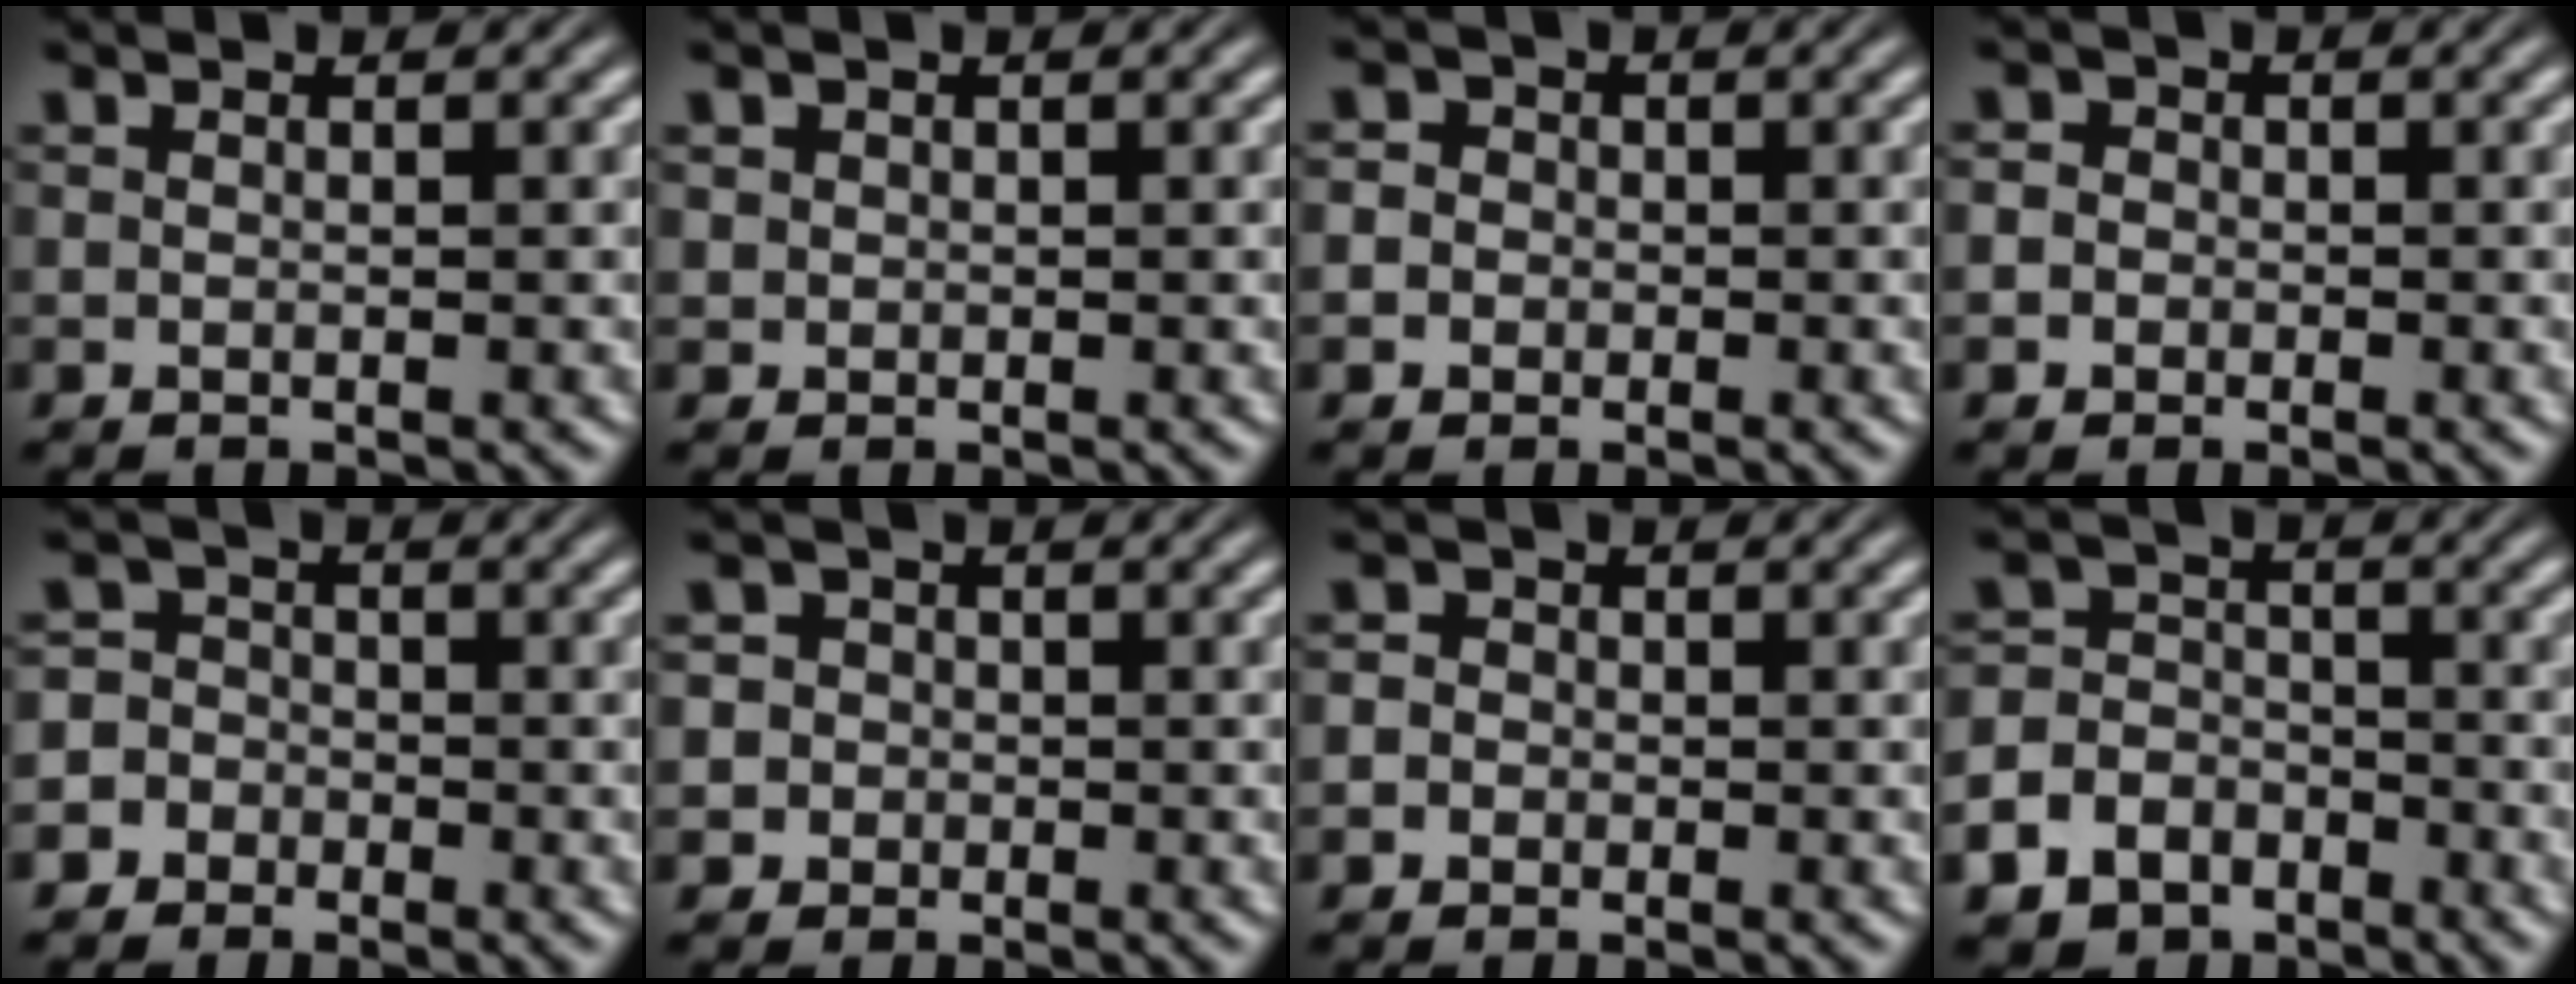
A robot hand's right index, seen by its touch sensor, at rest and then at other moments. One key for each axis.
{"total": 0.8, "fx": 0.3, "fy": 0.7, "fz": 0.1, "tx": -0.008, "ty": -0.011, "tz": 0.014}
{"total": 2.3, "fx": -0.4, "fy": 2.2, "fz": 0.3, "tx": -0.002, "ty": 0.001, "tz": -0.017}
{"total": 1.4, "fx": -0.5, "fy": 1.3, "fz": 0.0, "tx": 0.004, "ty": -0.001, "tz": -0.015}
{"total": 4.9, "fx": -2.1, "fy": 4.3, "fz": 0.5, "tx": -0.009, "ty": -0.015, "tz": -0.042}
{"total": 3.9, "fx": -0.9, "fy": 3.7, "fz": 0.5, "tx": -0.011, "ty": -0.006, "tz": -0.024}
{"total": 1.3, "fx": -0.6, "fy": 1.2, "fz": 0.0, "tx": 0.007, "ty": -0.002, "tz": -0.018}
{"total": 8.0, "fx": -4.1, "fy": 6.6, "fz": 1.9, "tx": -0.029, "ty": -0.029, "tz": -0.072}